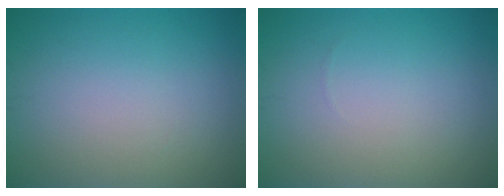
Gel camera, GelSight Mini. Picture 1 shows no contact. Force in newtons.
{"total": 0.0}